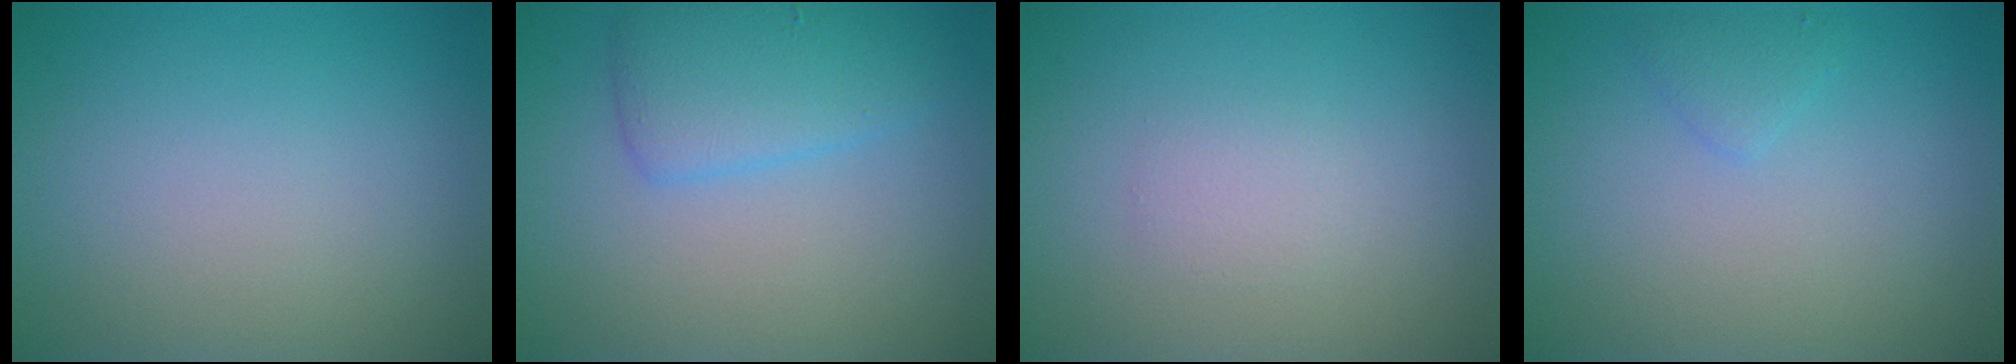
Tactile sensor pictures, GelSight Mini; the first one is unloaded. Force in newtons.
{"total": 3.5, "press": 3.5, "slide": 0.3}
{"total": 1.2, "press": 1.2, "slide": 0.0}
{"total": 1.0, "press": 1.0, "slide": 0.1}